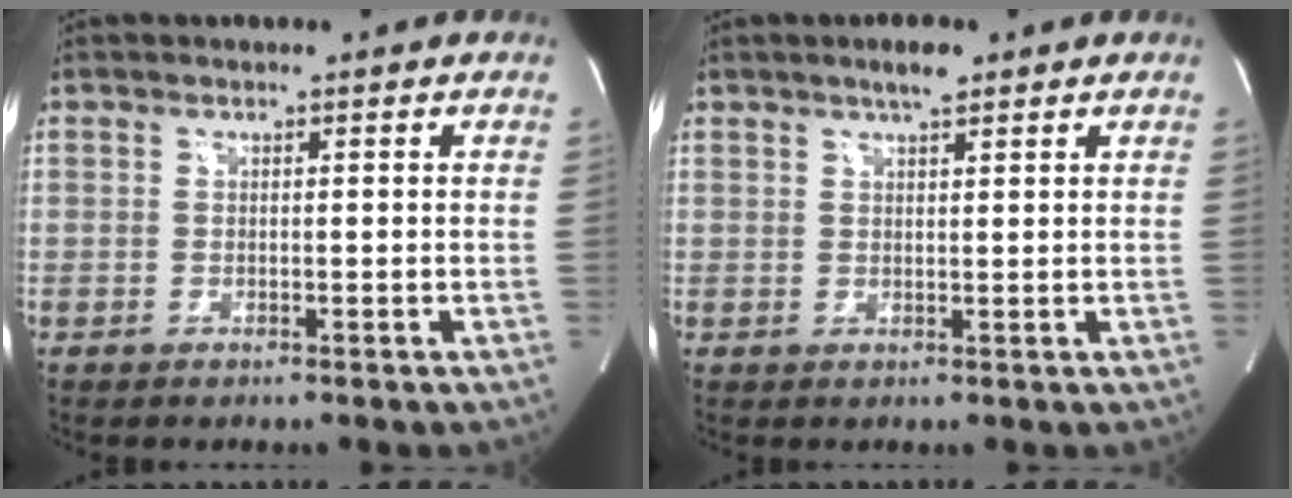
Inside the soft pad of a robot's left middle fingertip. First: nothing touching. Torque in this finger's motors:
{"motor_torque": [0.23, 0.06, 0.07, 0.01]}